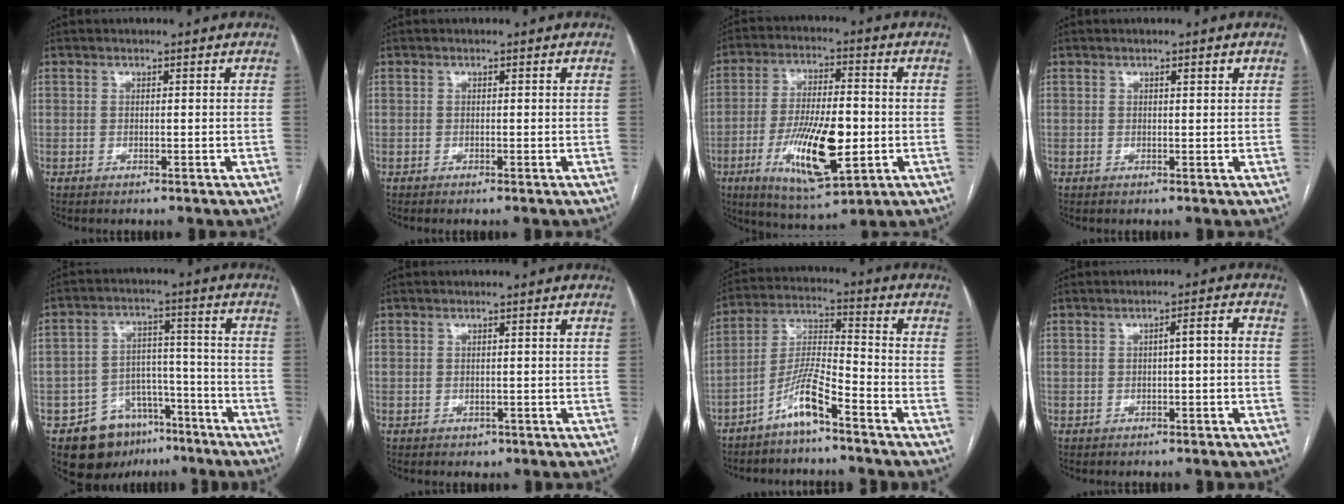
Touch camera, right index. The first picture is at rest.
{"total": 0.0}
{"total": 15.0, "force": [-3.7, 4.1, 14.0], "torque": [-0.260, -0.011, -0.056]}
{"total": 1.0, "force": [0.6, 0.1, 0.8], "torque": [-0.012, 0.001, 0.006]}
{"total": 11.4, "force": [-7.2, 7.8, 4.2], "torque": [-0.060, 0.034, -0.104]}
{"total": 0.9, "force": [-0.5, 0.8, 0.2], "torque": [-0.002, 0.002, -0.002]}
{"total": 7.5, "force": [-5.3, 0.5, 5.4], "torque": [-0.117, -0.001, -0.104]}
{"total": 2.3, "force": [-0.2, 0.4, 2.3], "torque": [-0.032, 0.010, -0.002]}